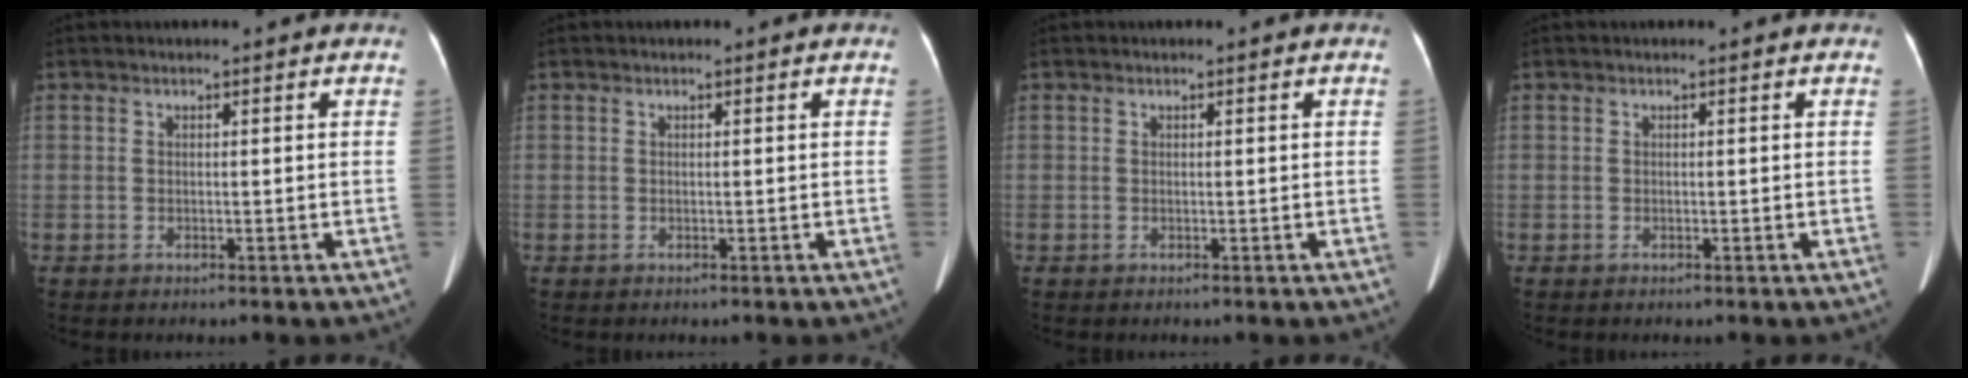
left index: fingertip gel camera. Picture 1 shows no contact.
{"total": 0.0}
{"total": 0.0}
{"total": 0.0}